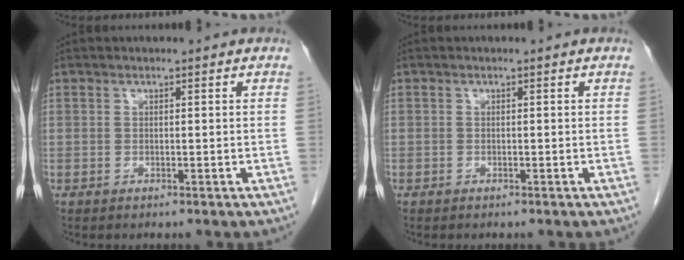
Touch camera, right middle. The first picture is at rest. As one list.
[{"total": 0.0}]